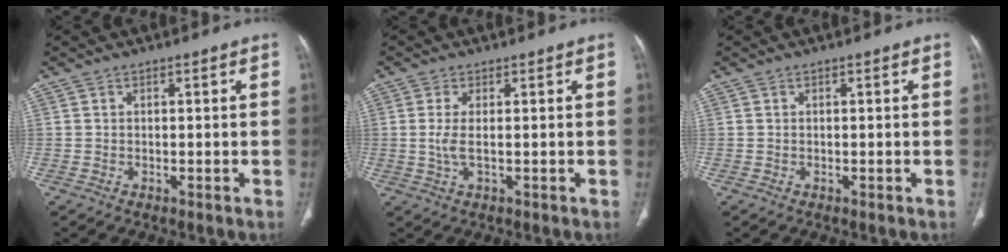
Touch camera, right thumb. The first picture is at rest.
{"total": 3.0, "force": [0.1, 0.8, 2.9], "torque": [-0.080, -0.004, 0.003]}
{"total": 0.0}